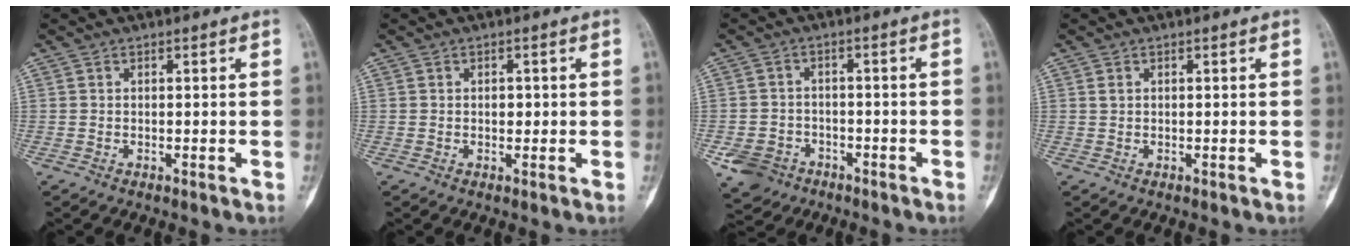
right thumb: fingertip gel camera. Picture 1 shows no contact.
{"total": 1.4, "force": [0.2, 1.0, 1.0], "torque": [-0.009, 0.002, 0.003]}
{"total": 6.5, "force": [-3.5, 5.2, 1.8], "torque": [-0.029, 0.023, -0.053]}
{"total": 0.7, "force": [0.3, 0.5, 0.4], "torque": [-0.008, 0.003, 0.007]}